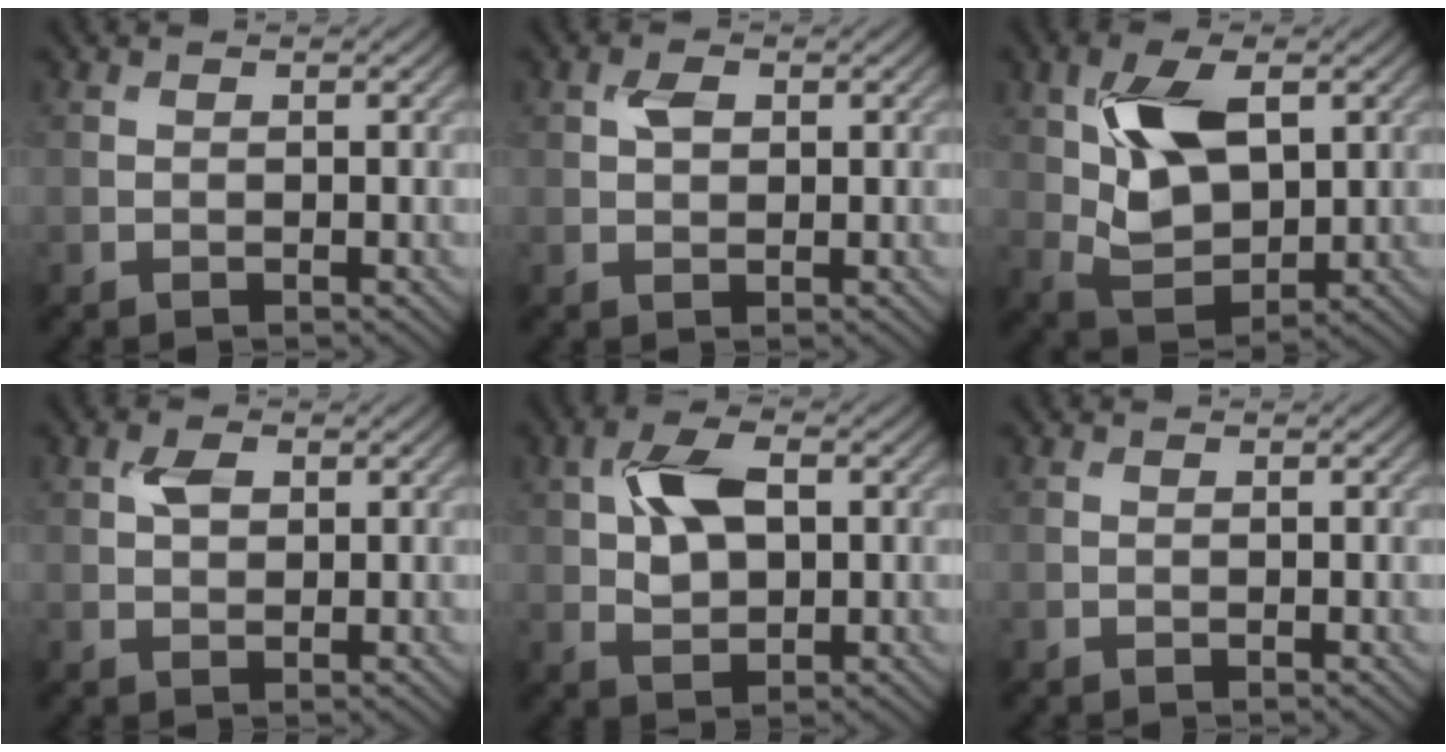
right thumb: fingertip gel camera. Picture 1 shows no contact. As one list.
[{"total": 2.0, "force": [0.7, 1.3, 1.4], "torque": [-0.028, 0.002, 0.011]}, {"total": 9.9, "force": [2.8, 5.5, 7.8], "torque": [-0.166, -0.002, 0.051]}, {"total": 2.4, "force": [0.9, 1.5, 1.7], "torque": [-0.037, 0.002, 0.016]}, {"total": 7.2, "force": [1.6, 4.0, 5.7], "torque": [-0.119, 0.010, 0.026]}, {"total": 0.0}]